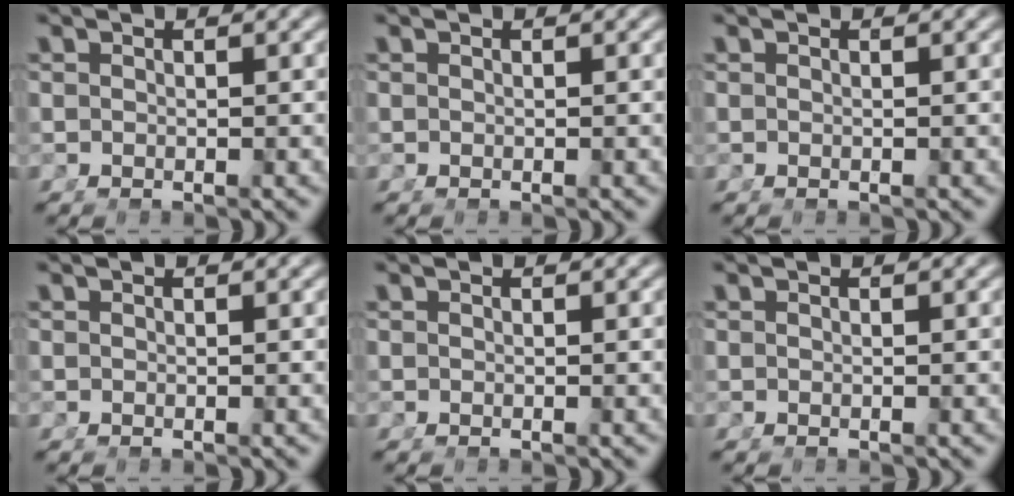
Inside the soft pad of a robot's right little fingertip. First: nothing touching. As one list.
[{"total": 0.0}, {"total": 0.0}, {"total": 0.0}, {"total": 0.0}, {"total": 0.0}]